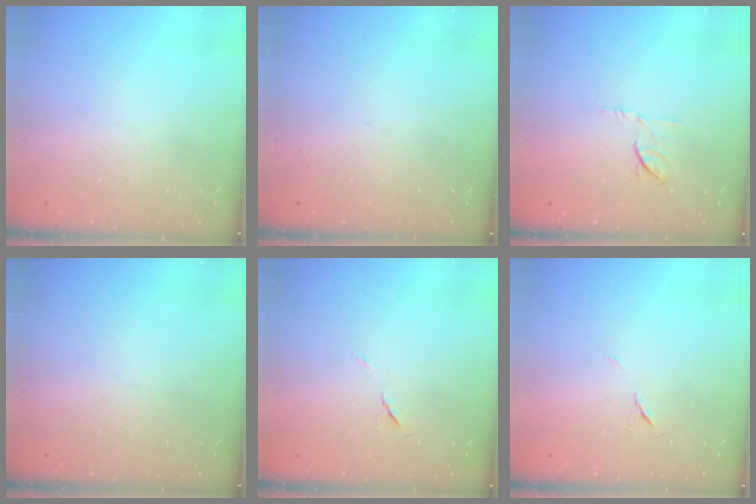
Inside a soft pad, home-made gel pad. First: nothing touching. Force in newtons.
{"total": 1.9, "press": 1.9, "slide": 0.3}
{"total": 6.7, "press": 6.6, "slide": 1.1}
{"total": 0.0}
{"total": 5.6, "press": 5.1, "slide": 2.2}
{"total": 5.1, "press": 4.7, "slide": 2.1}